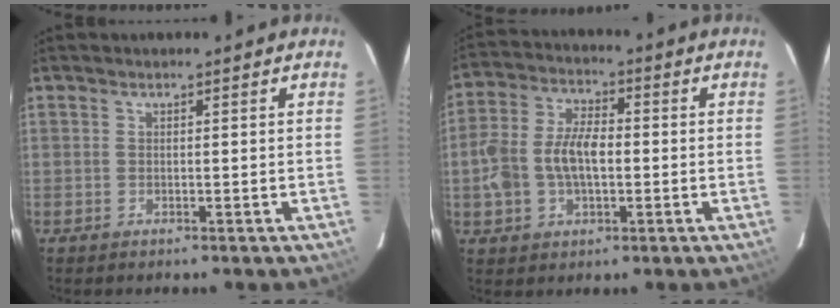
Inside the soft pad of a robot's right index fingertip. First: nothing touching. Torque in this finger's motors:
{"motor_torque": [0.39, -0.15, 0.27, 0.08]}